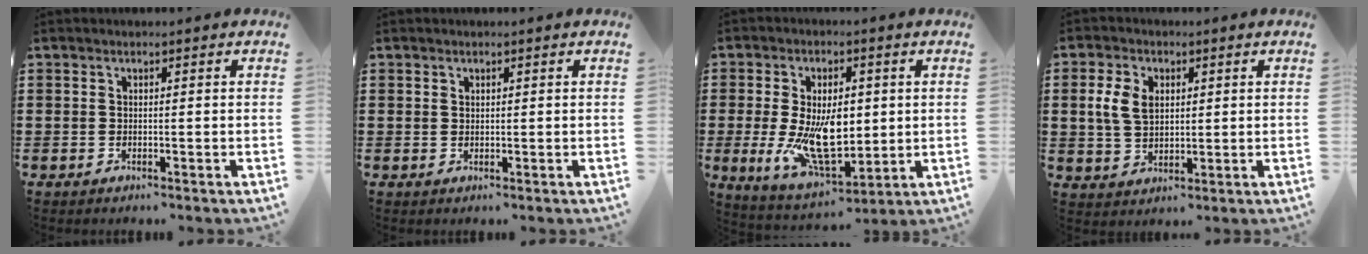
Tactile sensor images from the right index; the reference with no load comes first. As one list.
[{"total": 0.7, "force": [0.5, 0.5, 0.1], "torque": [-0.003, 0.001, 0.010]}, {"total": 12.2, "force": [-0.2, 6.4, 10.4], "torque": [-0.187, -0.012, 0.001]}, {"total": 5.6, "force": [1.2, 3.8, 3.9], "torque": [-0.103, 0.009, 0.015]}]